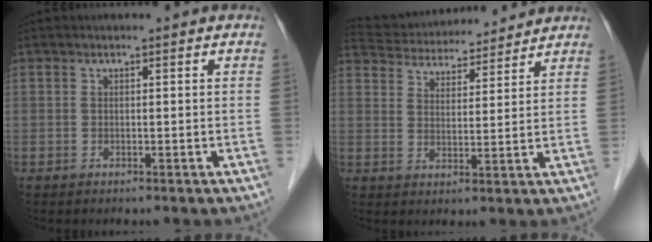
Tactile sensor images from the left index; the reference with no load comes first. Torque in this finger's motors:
{"motor_torque": [-0.82, -1.04, 0.02, 0.00]}